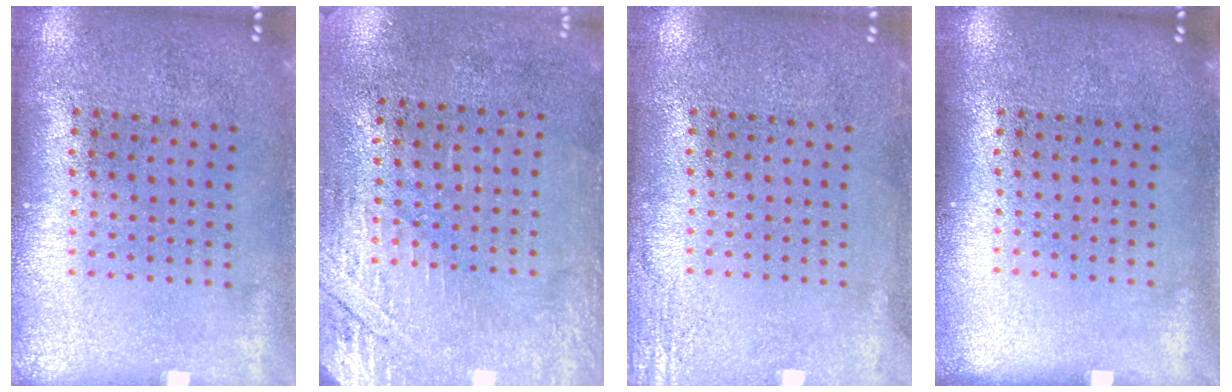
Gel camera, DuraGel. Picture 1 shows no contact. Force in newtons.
{"total": 2.8, "press": 2.4, "slide": 1.4}
{"total": 1.9, "press": 1.9, "slide": 0.2}
{"total": 0.0}